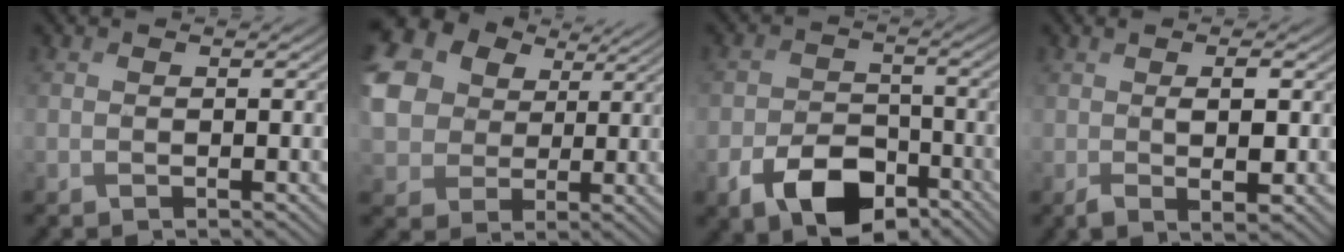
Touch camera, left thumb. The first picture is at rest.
{"total": 15.6, "force": [4.9, 12.8, 7.4], "torque": [-0.258, 0.025, 0.098]}
{"total": 8.2, "force": [-4.7, 4.8, 4.7], "torque": [-0.088, -0.007, -0.086]}
{"total": 3.7, "force": [0.1, 1.1, 3.6], "torque": [-0.072, -0.005, 0.004]}